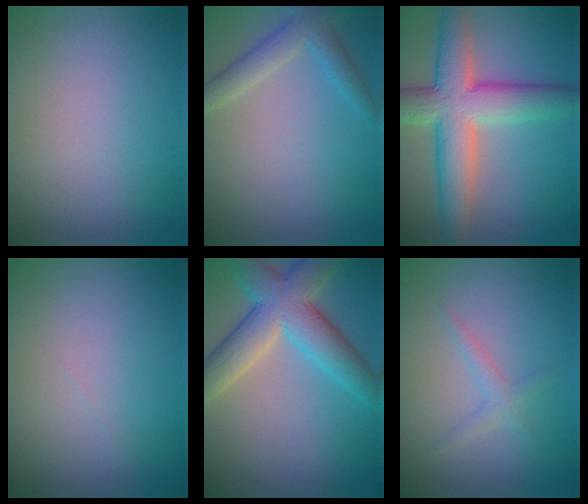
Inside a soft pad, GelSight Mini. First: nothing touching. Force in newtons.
{"total": 3.0, "press": 3.0, "slide": 0.1}
{"total": 8.4, "press": 8.4, "slide": 0.4}
{"total": 0.0}
{"total": 7.6, "press": 7.6, "slide": 0.5}
{"total": 1.3, "press": 1.3, "slide": 0.1}